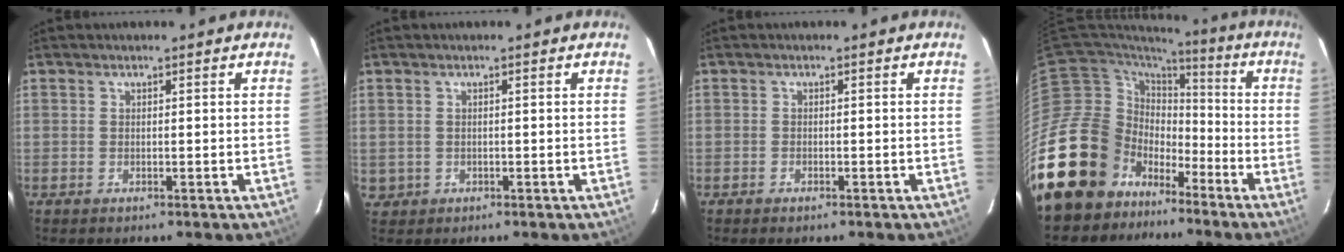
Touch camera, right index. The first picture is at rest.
{"total": 1.9, "force": [-0.1, 1.9, 0.2], "torque": [-0.003, 0.001, 0.004]}
{"total": 0.9, "force": [-0.8, 0.4, 0.3], "torque": [-0.008, -0.001, -0.016]}
{"total": 23.9, "force": [-13.0, 17.4, 10.0], "torque": [-0.234, 0.031, -0.208]}